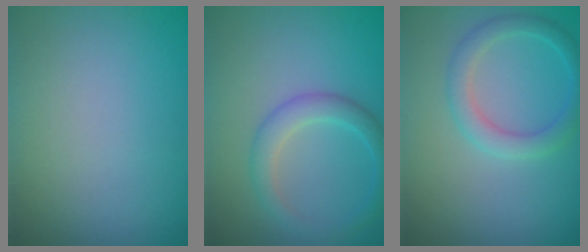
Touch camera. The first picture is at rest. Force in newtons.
{"total": 2.8, "press": 2.8, "slide": 0.2}
{"total": 2.7, "press": 2.7, "slide": 0.2}